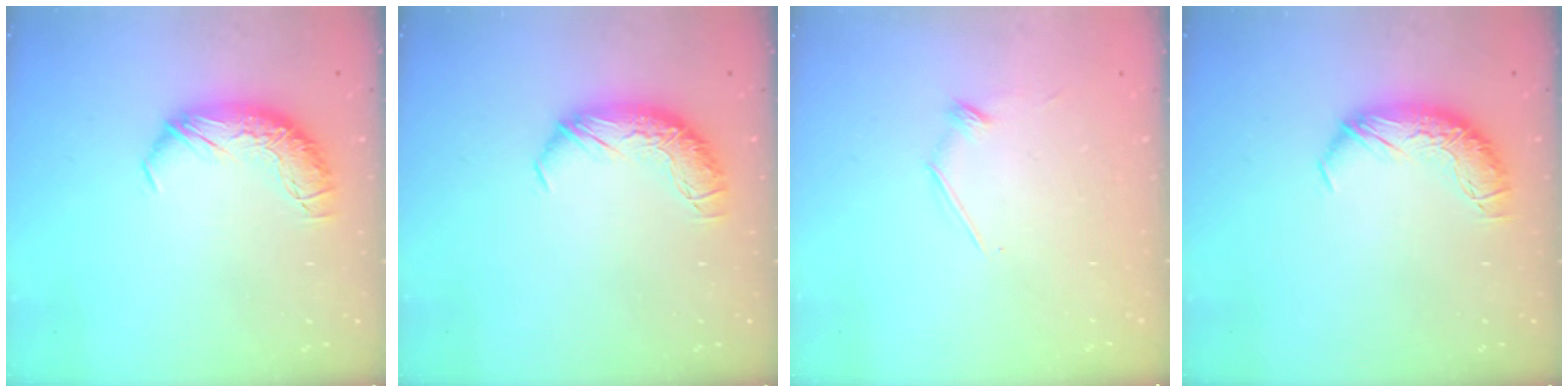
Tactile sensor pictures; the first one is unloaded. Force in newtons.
{"total": 0.0}
{"total": 7.1, "press": 7.0, "slide": 1.0}
{"total": 0.0}